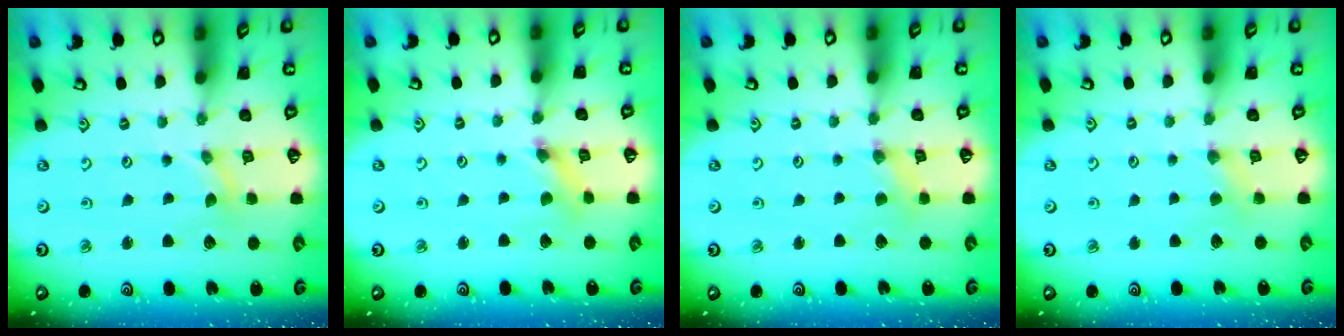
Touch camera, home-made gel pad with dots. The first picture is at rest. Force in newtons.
{"total": 2.5, "press": 2.5, "slide": 0.1}
{"total": 0.8, "press": 0.8, "slide": 0.3}
{"total": 2.0, "press": 2.0, "slide": 0.5}